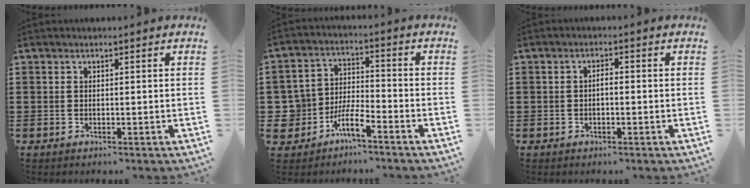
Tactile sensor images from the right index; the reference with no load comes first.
{"total": 6.0, "force": [-4.4, 2.9, 2.8], "torque": [-0.079, 0.005, -0.094]}
{"total": 1.3, "force": [-0.4, 0.4, 1.1], "torque": [-0.022, -0.001, -0.007]}